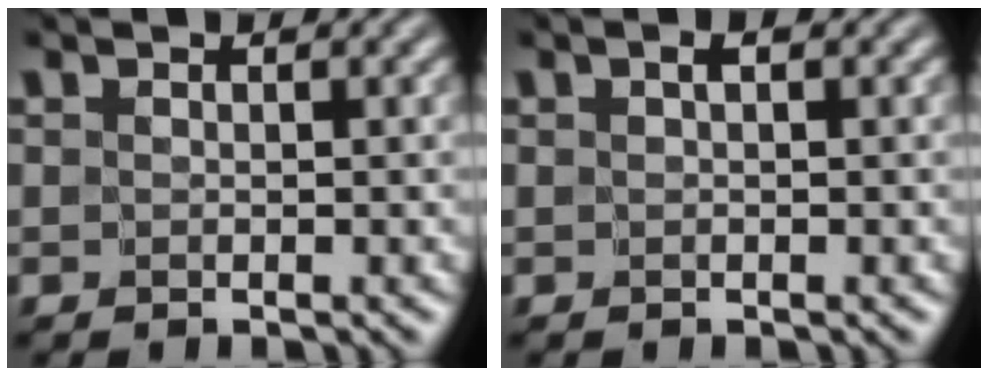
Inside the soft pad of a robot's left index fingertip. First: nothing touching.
{"total": 0.7, "force": [0.2, 0.2, 0.6], "torque": [-0.009, 0.003, 0.003]}